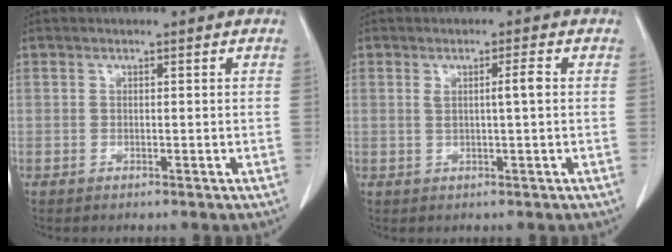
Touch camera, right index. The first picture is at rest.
{"total": 2.7, "force": [0.4, -0.2, 2.6], "torque": [-0.044, -0.001, 0.008]}